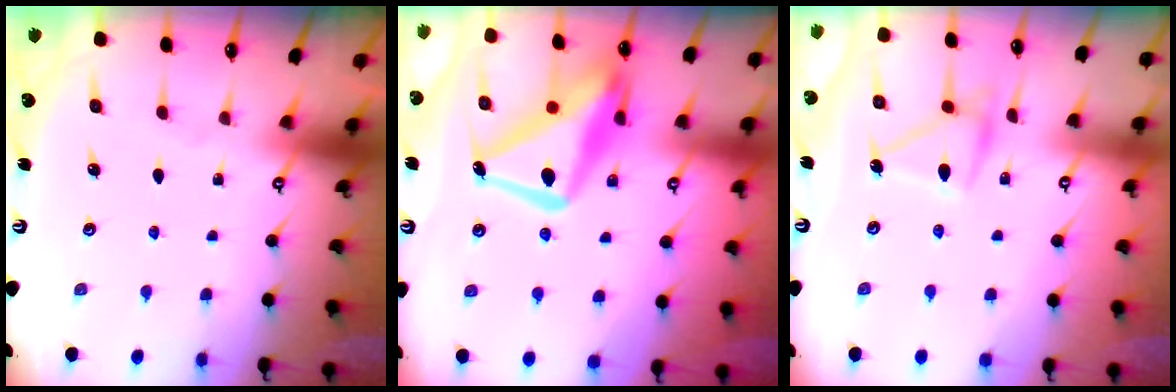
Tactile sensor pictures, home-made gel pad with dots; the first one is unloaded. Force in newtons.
{"total": 17.6, "press": 17.5, "slide": 1.7}
{"total": 13.2, "press": 13.2, "slide": 0.2}